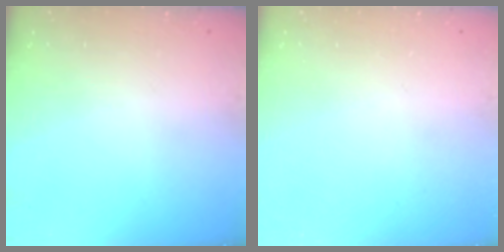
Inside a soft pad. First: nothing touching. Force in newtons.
{"total": 0.0}